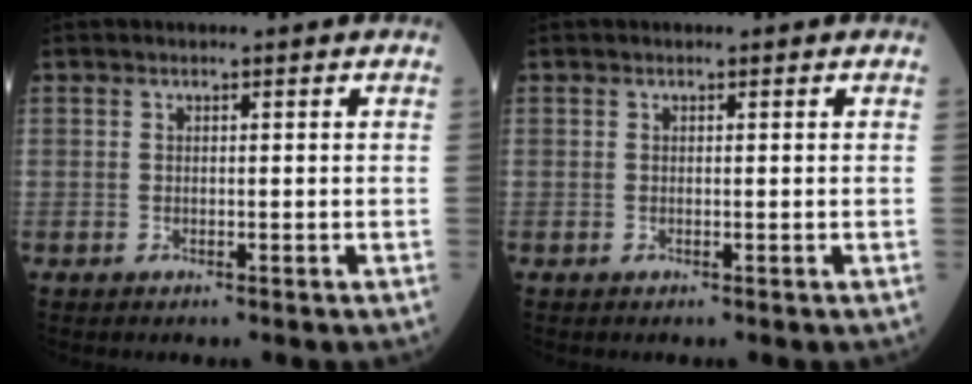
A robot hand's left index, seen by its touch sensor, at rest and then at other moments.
{"total": 0.0}